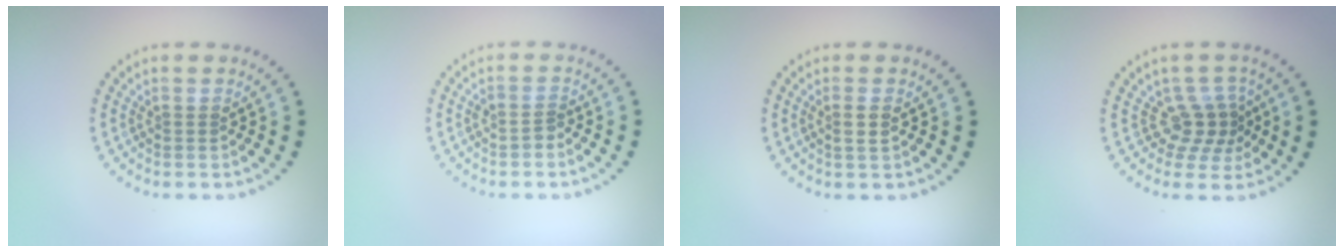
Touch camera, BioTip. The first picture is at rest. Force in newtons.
{"total": 1.1, "press": 0.8, "slide": 0.7}
{"total": 1.2, "press": 1.0, "slide": 0.5}
{"total": 2.9, "press": 2.2, "slide": 1.9}